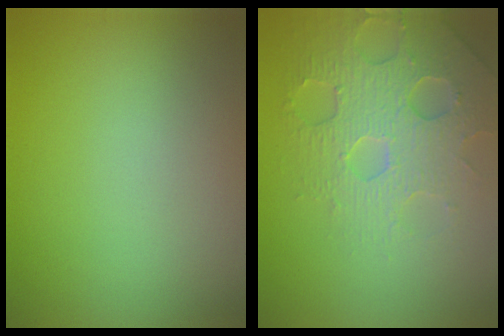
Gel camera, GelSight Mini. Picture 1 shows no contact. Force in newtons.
{"total": 4.3, "press": 4.2, "slide": 0.7}